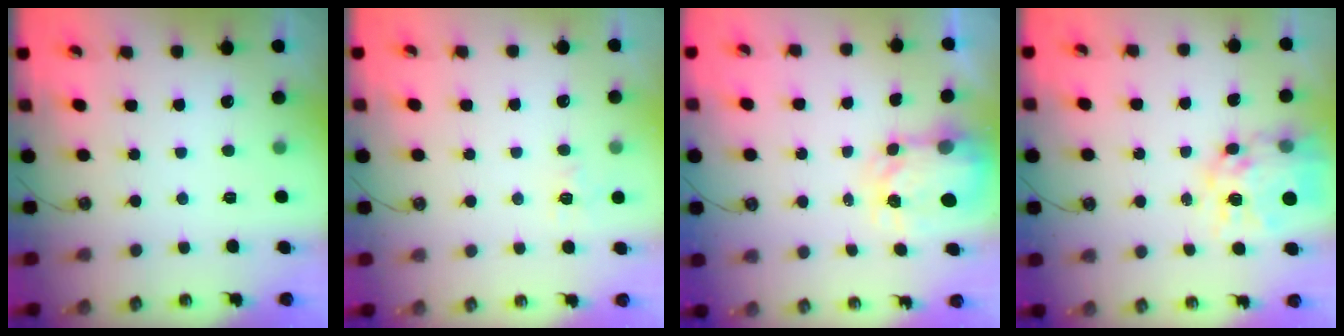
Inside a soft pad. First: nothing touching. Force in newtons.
{"total": 6.5, "press": 6.5, "slide": 0.6}
{"total": 5.0, "press": 4.9, "slide": 0.6}
{"total": 14.5, "press": 14.5, "slide": 1.3}